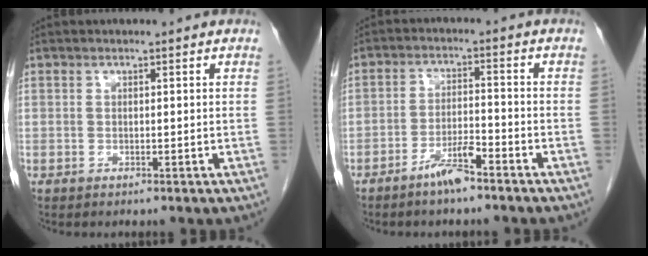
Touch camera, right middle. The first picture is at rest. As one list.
[{"total": 4.8, "force": [-3.7, 0.6, 3.1], "torque": [-0.060, -0.001, -0.068]}]